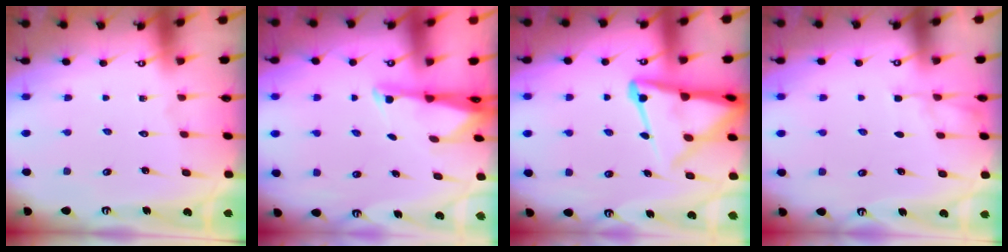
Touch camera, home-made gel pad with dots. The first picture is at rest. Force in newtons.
{"total": 2.0, "press": 2.0, "slide": 0.4}
{"total": 11.8, "press": 11.7, "slide": 1.1}
{"total": 3.3, "press": 3.3, "slide": 0.6}